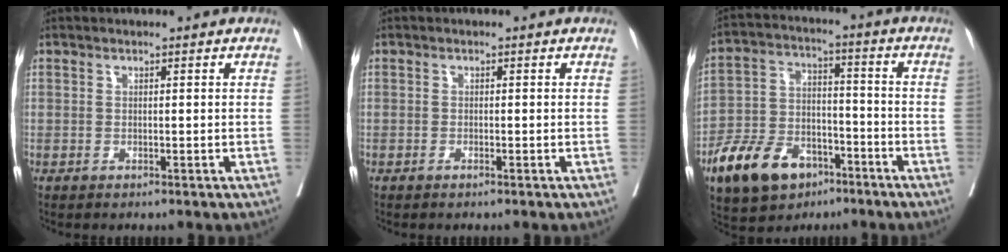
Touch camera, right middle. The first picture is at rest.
{"total": 0.5, "force": [-0.4, -0.1, 0.4], "torque": [-0.008, -0.001, -0.007]}
{"total": 12.7, "force": [-7.8, 7.5, 6.8], "torque": [-0.134, 0.005, -0.135]}